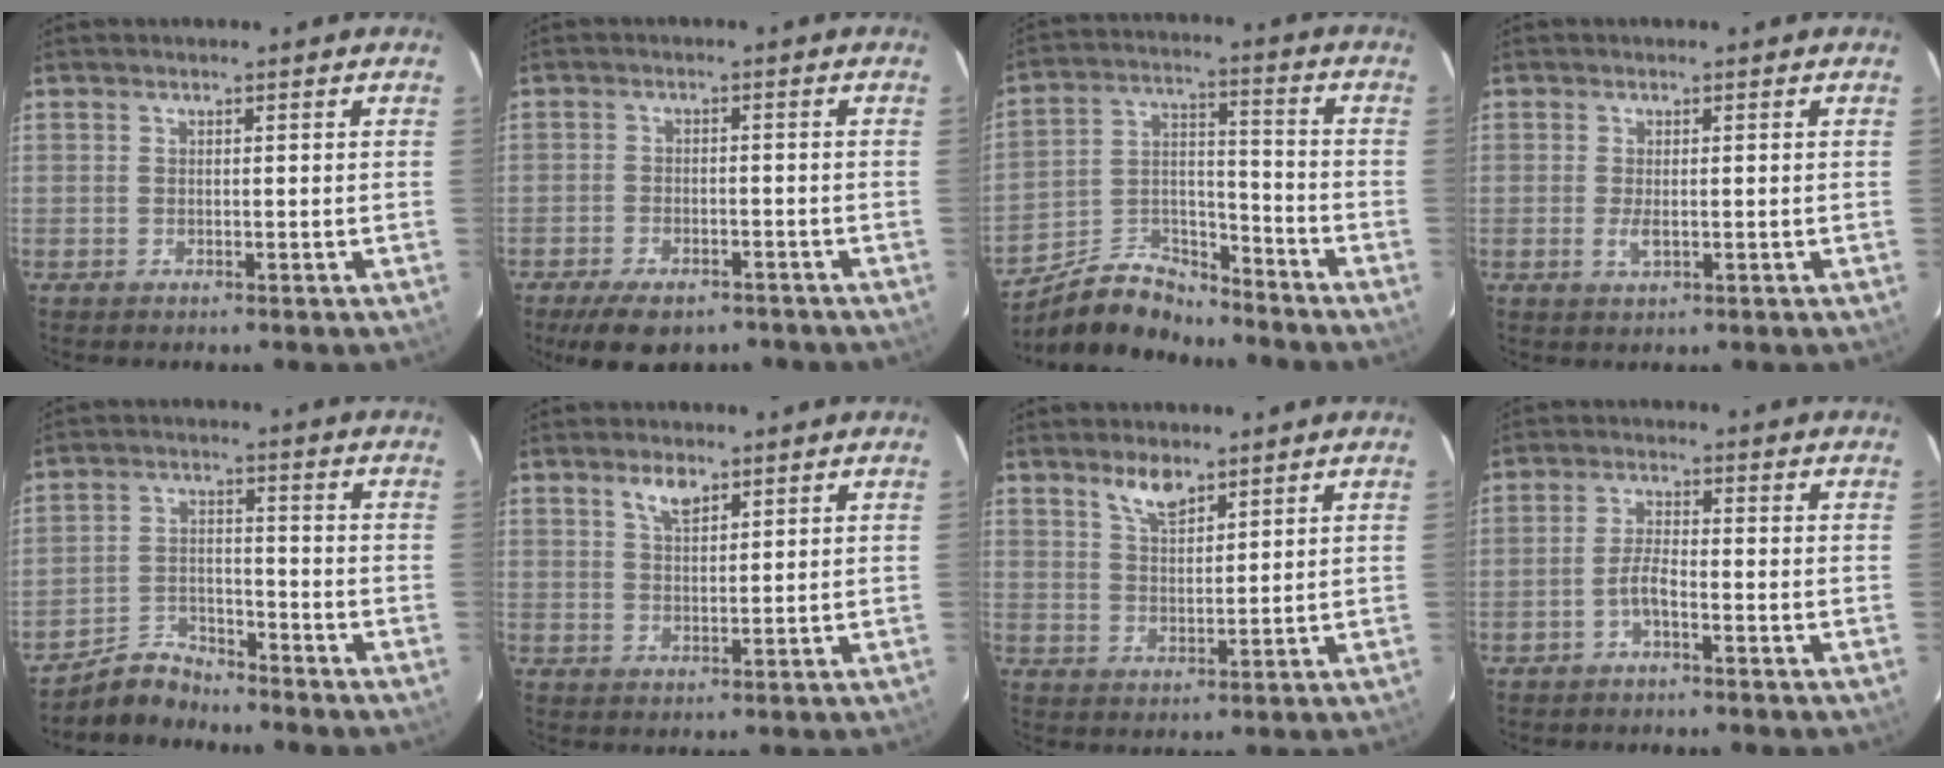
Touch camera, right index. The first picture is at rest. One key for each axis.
{"total": 10.0, "fx": -7.4, "fy": 4.3, "fz": 5.1, "tx": -0.113, "ty": -0.010, "tz": -0.108}
{"total": 12.0, "fx": -10.0, "fy": 4.8, "fz": 4.6, "tx": -0.097, "ty": 0.033, "tz": -0.176}
{"total": 2.0, "fx": -0.4, "fy": 0.8, "fz": 1.8, "tx": -0.035, "ty": -0.004, "tz": -0.006}
{"total": 6.4, "fx": -6.1, "fy": 1.8, "fz": 0.4, "tx": -0.014, "ty": 0.022, "tz": -0.113}
{"total": 3.8, "fx": 2.5, "fy": 1.7, "fz": 2.4, "tx": -0.040, "ty": 0.004, "tz": 0.046}
{"total": 5.0, "fx": 3.7, "fy": 1.8, "fz": 2.8, "tx": -0.047, "ty": -0.001, "tz": 0.071}
{"total": 3.0, "fx": -1.8, "fy": 0.5, "fz": 2.3, "tx": -0.054, "ty": 0.009, "tz": -0.036}